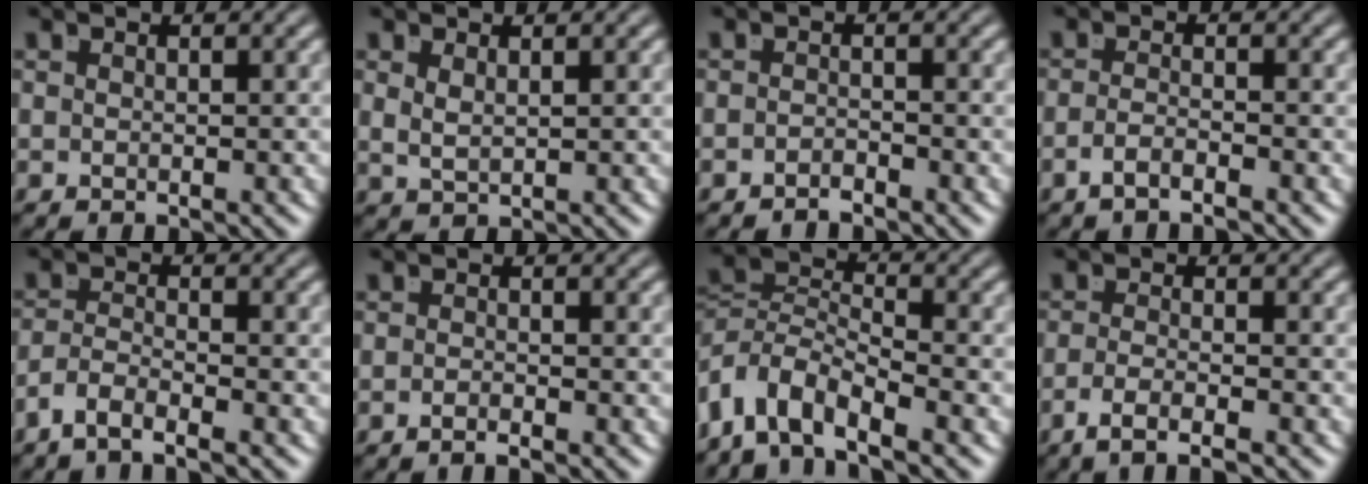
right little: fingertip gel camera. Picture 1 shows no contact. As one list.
[{"total": 1.2, "force": [0.7, 0.2, 0.9], "torque": [-0.025, -0.012, 0.028]}, {"total": 1.6, "force": [-1.4, -0.7, 0.0], "torque": [0.005, -0.007, -0.023]}, {"total": 2.2, "force": [-1.9, -0.6, 0.9], "torque": [-0.017, -0.008, -0.030]}, {"total": 3.0, "force": [-2.5, 0.7, 1.6], "torque": [-0.036, -0.016, -0.040]}, {"total": 1.3, "force": [-1.1, -0.6, 0.4], "torque": [-0.006, -0.002, -0.021]}, {"total": 6.9, "force": [-3.1, 4.7, 4.0], "torque": [-0.104, -0.033, -0.047]}, {"total": 2.9, "force": [-2.3, -0.4, 1.8], "torque": [-0.037, -0.013, -0.033]}]